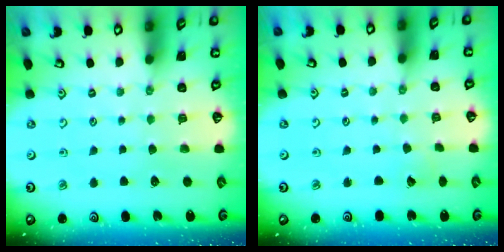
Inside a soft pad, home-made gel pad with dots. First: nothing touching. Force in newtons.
{"total": 1.4, "press": 1.4, "slide": 0.0}